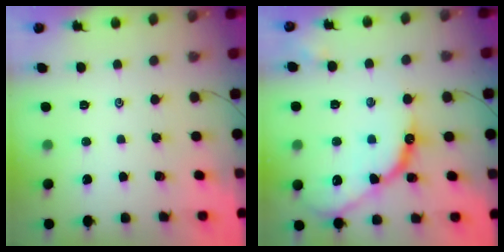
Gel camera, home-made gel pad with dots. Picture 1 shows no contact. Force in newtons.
{"total": 14.2, "press": 14.1, "slide": 1.1}